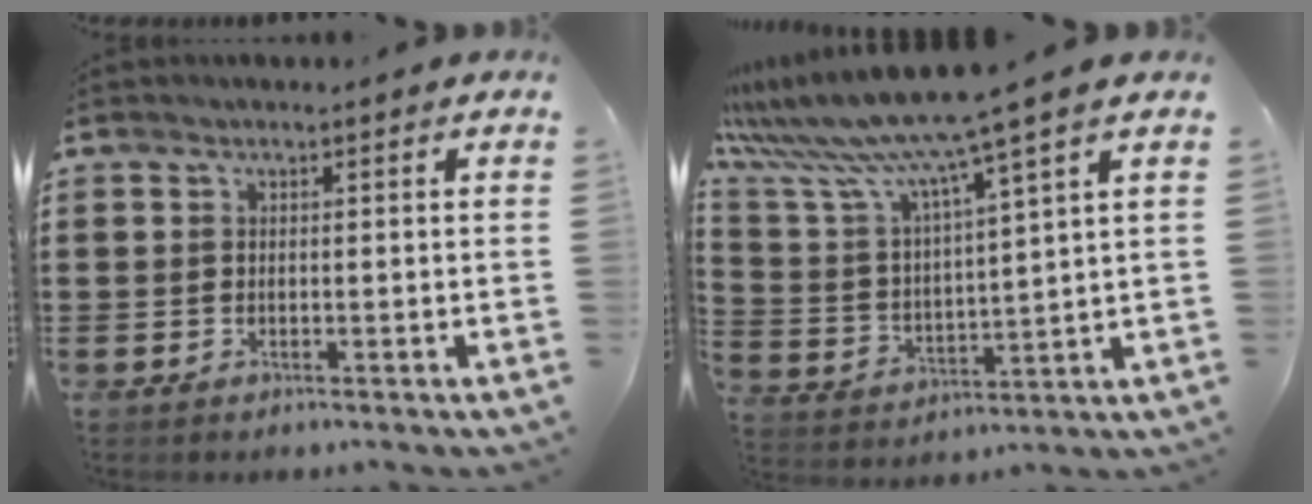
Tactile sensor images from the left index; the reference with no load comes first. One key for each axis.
{"total": 9.5, "fx": 7.7, "fy": -0.9, "fz": 5.4, "tx": -0.139, "ty": -0.056, "tz": 0.121}